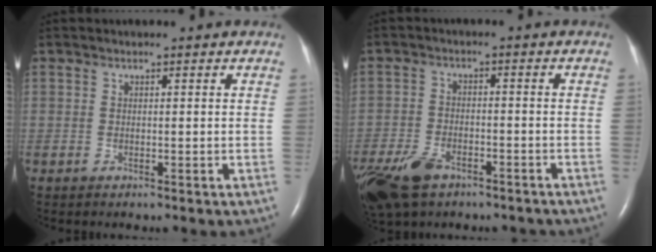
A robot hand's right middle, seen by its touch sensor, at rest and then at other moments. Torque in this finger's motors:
{"motor_torque": [0.13, -0.21, 0.16, 0.09]}